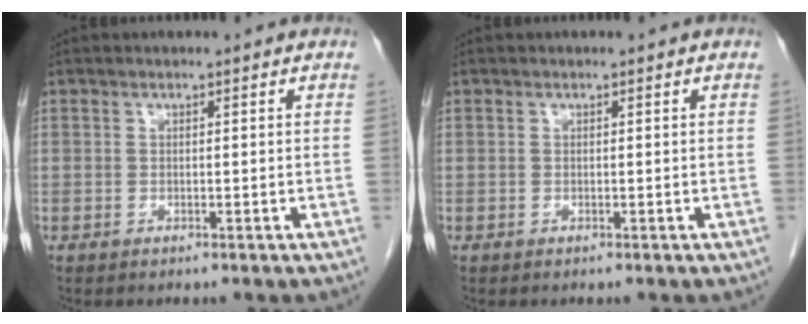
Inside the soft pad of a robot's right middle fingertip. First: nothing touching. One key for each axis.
{"total": 0.0}